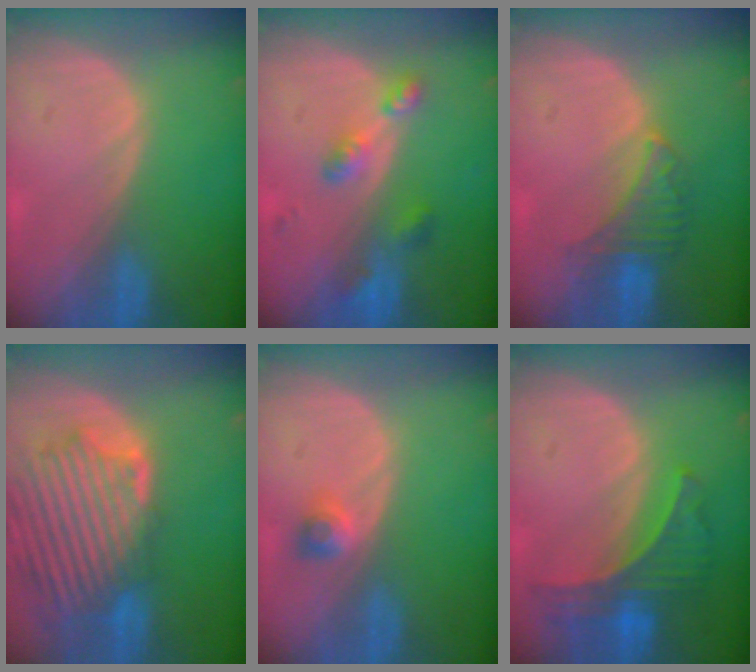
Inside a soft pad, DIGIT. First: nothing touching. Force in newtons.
{"total": 5.3, "press": 4.7, "slide": 2.4}
{"total": 4.8, "press": 4.8, "slide": 0.5}
{"total": 13.2, "press": 11.5, "slide": 6.4}
{"total": 2.4, "press": 2.0, "slide": 1.3}
{"total": 7.4, "press": 6.5, "slide": 3.5}